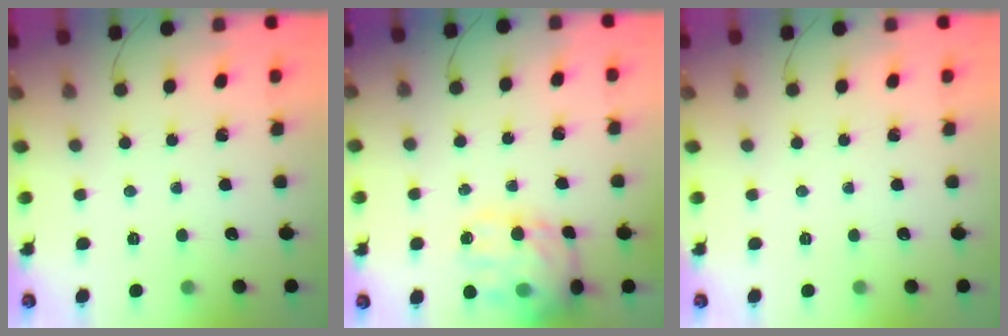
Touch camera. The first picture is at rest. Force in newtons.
{"total": 17.6, "press": 17.5, "slide": 2.4}
{"total": 0.0}